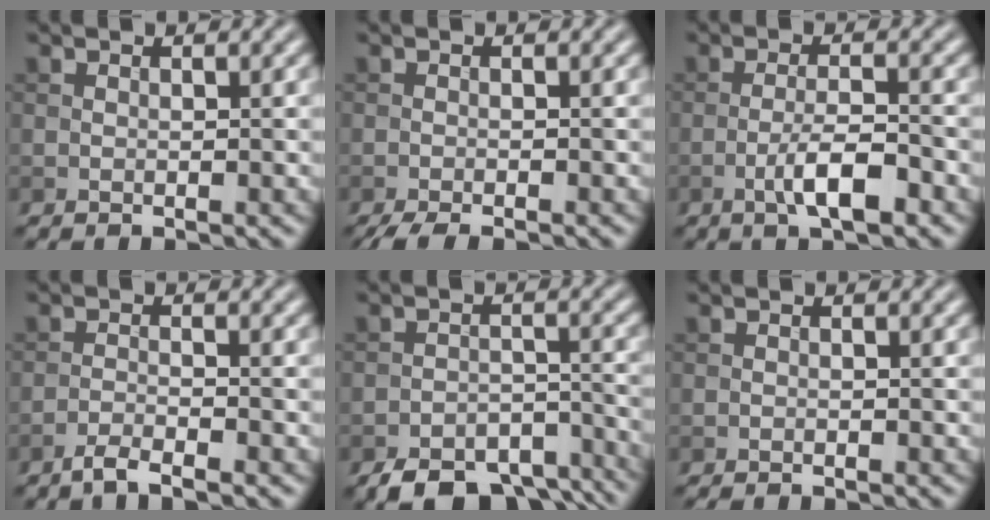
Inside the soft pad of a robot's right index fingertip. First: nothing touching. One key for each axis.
{"total": 2.8, "fx": -2.3, "fy": 0.4, "fz": 1.5, "tx": -0.024, "ty": -0.004, "tz": -0.044}
{"total": 4.1, "fx": -2.0, "fy": 0.9, "fz": 3.5, "tx": -0.066, "ty": 0.005, "tz": -0.039}
{"total": 2.3, "fx": -1.8, "fy": 0.3, "fz": 1.3, "tx": -0.025, "ty": 0.000, "tz": -0.041}
{"total": 7.8, "fx": -6.3, "fy": 3.2, "fz": 3.3, "tx": -0.048, "ty": -0.013, "tz": -0.101}
{"total": 0.9, "fx": -0.8, "fy": 0.1, "fz": 0.3, "tx": 0.002, "ty": 0.000, "tz": -0.015}